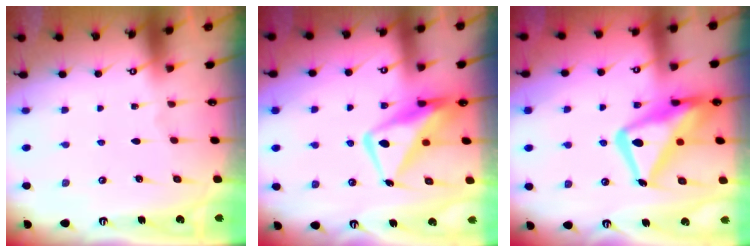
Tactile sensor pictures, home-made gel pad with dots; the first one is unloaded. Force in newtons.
{"total": 13.0, "press": 12.9, "slide": 1.7}
{"total": 19.4, "press": 19.3, "slide": 1.7}